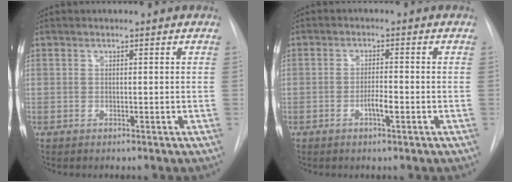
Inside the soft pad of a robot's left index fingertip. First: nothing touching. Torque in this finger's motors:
{"motor_torque": [0.45, 0.28, 0.05, 0.02]}